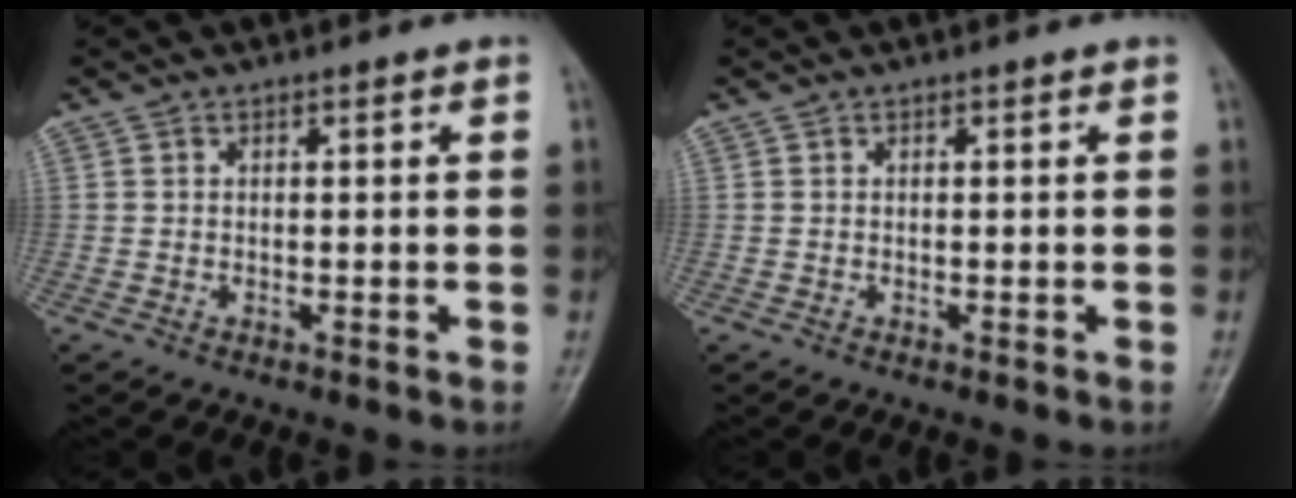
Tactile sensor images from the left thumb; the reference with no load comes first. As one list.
[{"total": 0.0}]